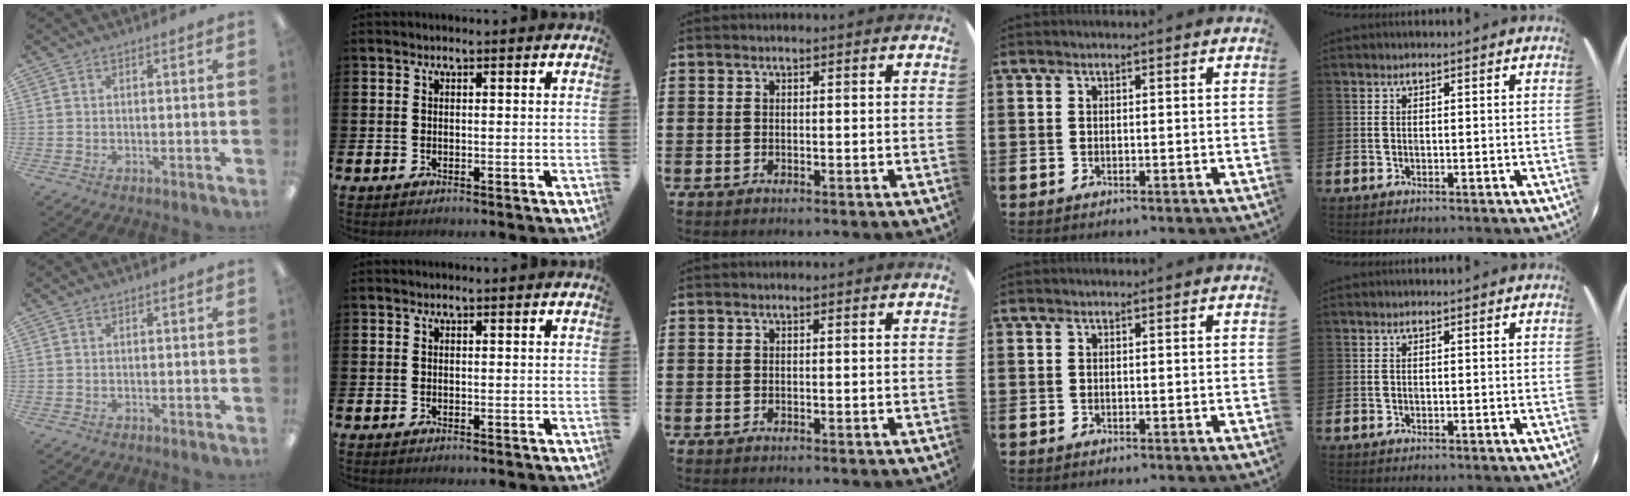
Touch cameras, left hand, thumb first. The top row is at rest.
{}